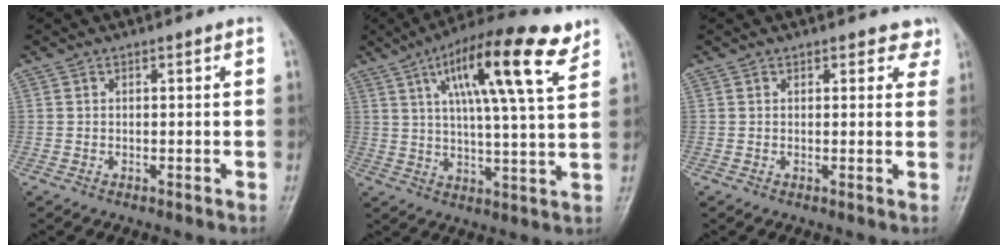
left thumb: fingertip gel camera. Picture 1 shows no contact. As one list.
[{"total": 17.9, "force": [9.0, 3.9, 15.0], "torque": [-0.225, -0.017, 0.140]}, {"total": 3.1, "force": [2.4, 1.8, 0.8], "torque": [0.025, -0.010, 0.017]}]